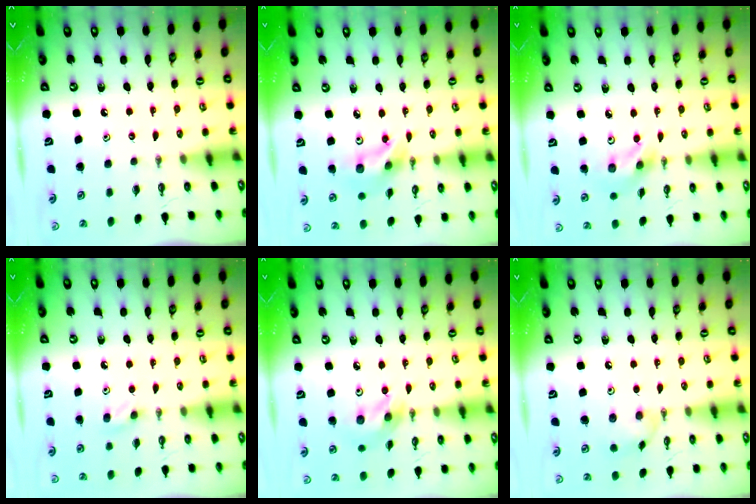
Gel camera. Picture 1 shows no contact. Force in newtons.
{"total": 11.4, "press": 10.9, "slide": 3.3}
{"total": 7.0, "press": 7.0, "slide": 0.2}
{"total": 4.6, "press": 4.3, "slide": 1.6}
{"total": 8.5, "press": 8.5, "slide": 0.7}
{"total": 7.8, "press": 7.8, "slide": 0.8}